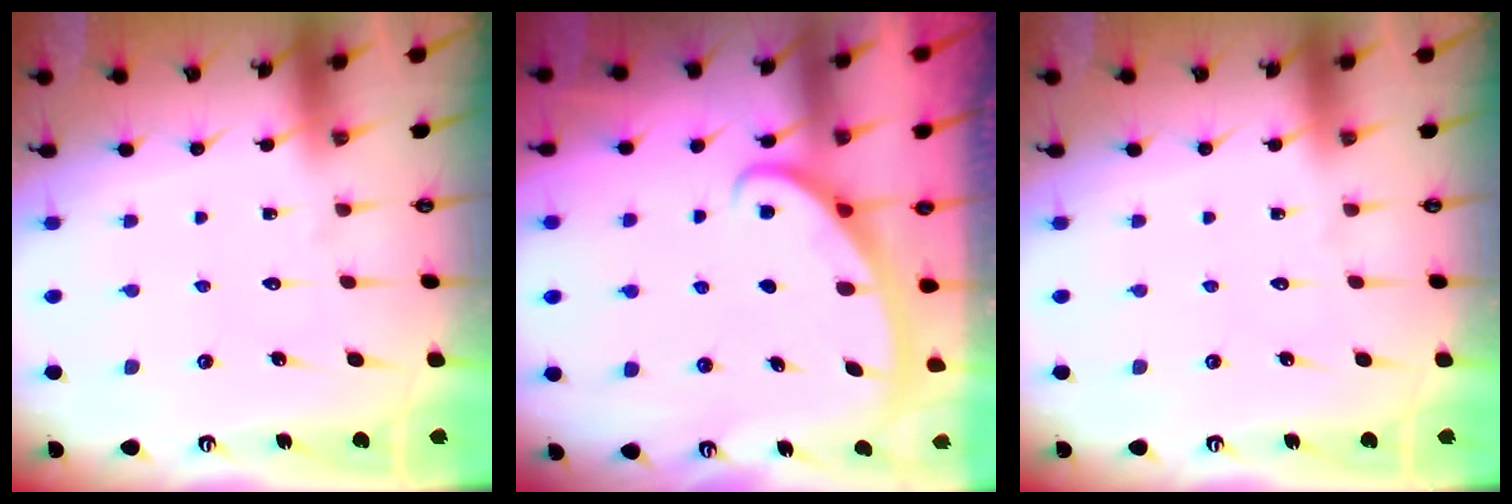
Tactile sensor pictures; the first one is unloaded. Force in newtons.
{"total": 2.8, "press": 2.8, "slide": 0.4}
{"total": 0.0}